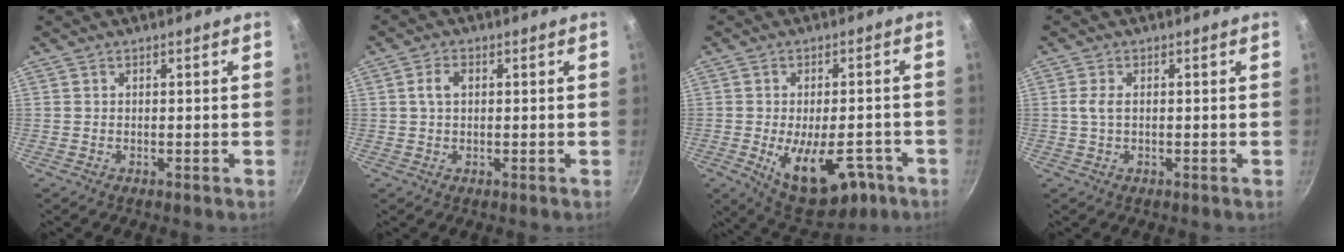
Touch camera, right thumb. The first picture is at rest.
{"total": 3.1, "force": [0.7, 1.9, 2.3], "torque": [-0.036, 0.006, 0.010]}
{"total": 14.4, "force": [-5.2, 7.5, 11.1], "torque": [-0.124, 0.007, -0.058]}
{"total": 2.3, "force": [0.1, 1.1, 2.0], "torque": [-0.048, 0.004, -0.001]}